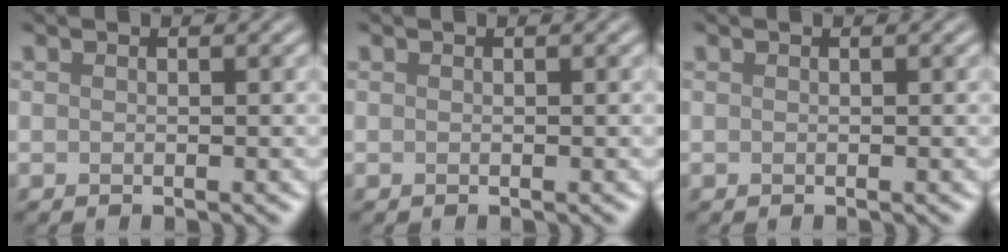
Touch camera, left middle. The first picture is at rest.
{"total": 0.0}
{"total": 0.0}